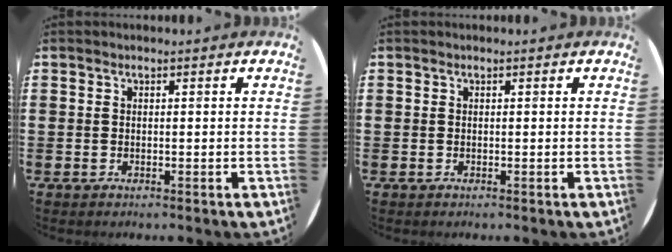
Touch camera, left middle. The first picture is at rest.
{"total": 0.0}